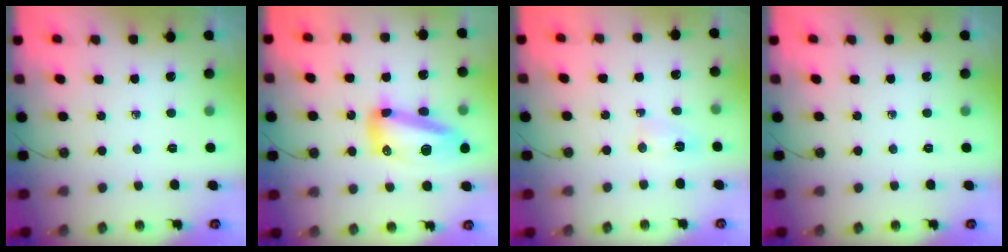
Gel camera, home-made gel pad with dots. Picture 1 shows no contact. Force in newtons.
{"total": 14.7, "press": 14.7, "slide": 1.3}
{"total": 13.3, "press": 3.3, "slide": 12.8}
{"total": 0.0}